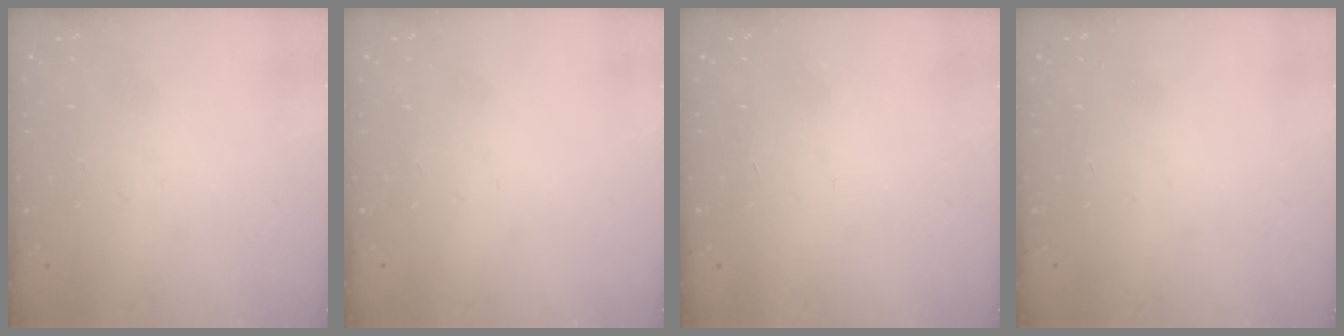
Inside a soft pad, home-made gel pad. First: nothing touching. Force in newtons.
{"total": 0.0}
{"total": 1.7, "press": 1.7, "slide": 0.1}
{"total": 0.0}